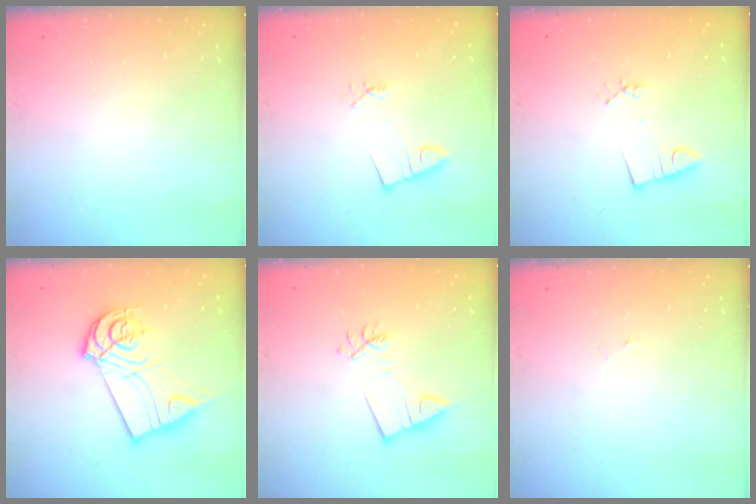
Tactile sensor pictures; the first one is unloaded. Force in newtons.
{"total": 1.1, "press": 1.1, "slide": 0.0}
{"total": 2.9, "press": 1.6, "slide": 2.4}
{"total": 13.2, "press": 13.1, "slide": 1.5}
{"total": 7.0, "press": 6.9, "slide": 1.0}
{"total": 2.2, "press": 2.2, "slide": 0.2}